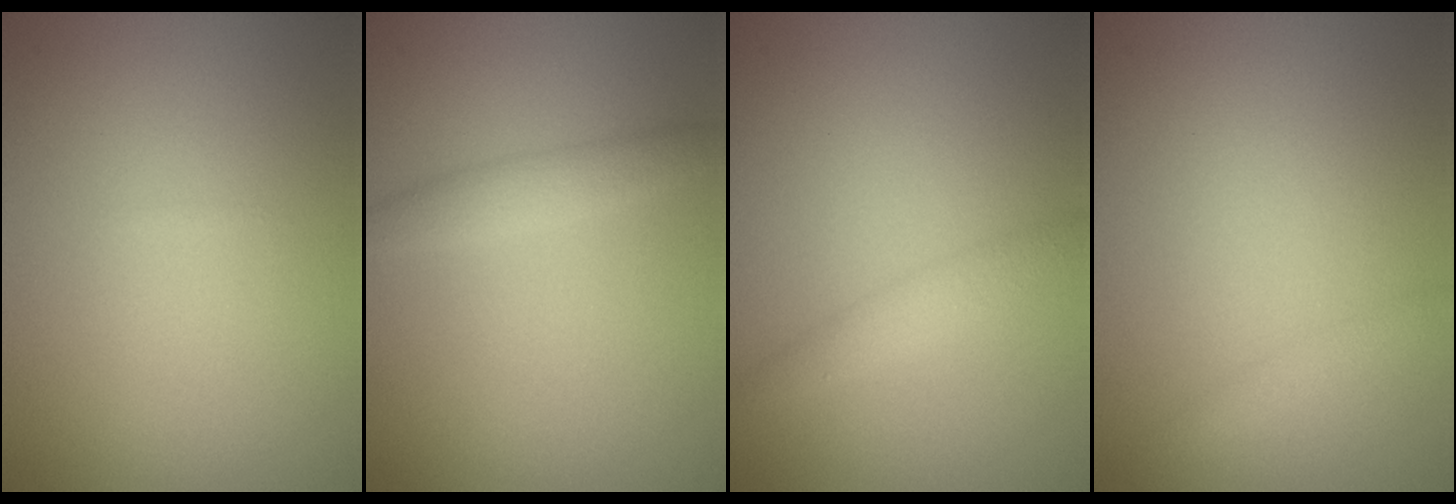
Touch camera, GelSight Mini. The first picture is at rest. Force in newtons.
{"total": 2.1, "press": 2.1, "slide": 0.1}
{"total": 1.8, "press": 1.8, "slide": 0.1}
{"total": 1.2, "press": 1.2, "slide": 0.2}